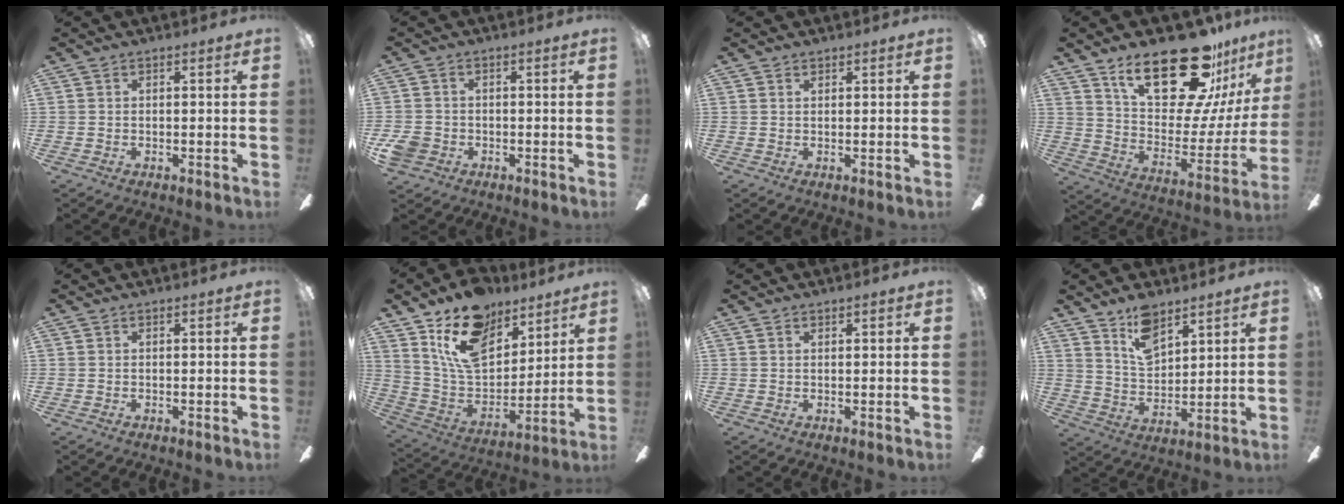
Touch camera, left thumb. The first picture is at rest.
{"total": 4.6, "force": [-1.9, 3.8, 1.8], "torque": [-0.048, 0.012, -0.037]}
{"total": 0.7, "force": [0.6, 0.3, 0.1], "torque": [-0.003, 0.000, 0.012]}
{"total": 25.4, "force": [17.5, 10.0, 15.5], "torque": [-0.230, -0.116, 0.299]}
{"total": 0.0}
{"total": 17.5, "force": [11.4, 9.8, 9.0], "torque": [-0.164, -0.054, 0.210]}
{"total": 0.7, "force": [0.6, 0.3, 0.3], "torque": [-0.006, 0.002, 0.010]}
{"total": 9.7, "force": [7.2, 4.7, 4.4], "torque": [-0.076, -0.033, 0.131]}